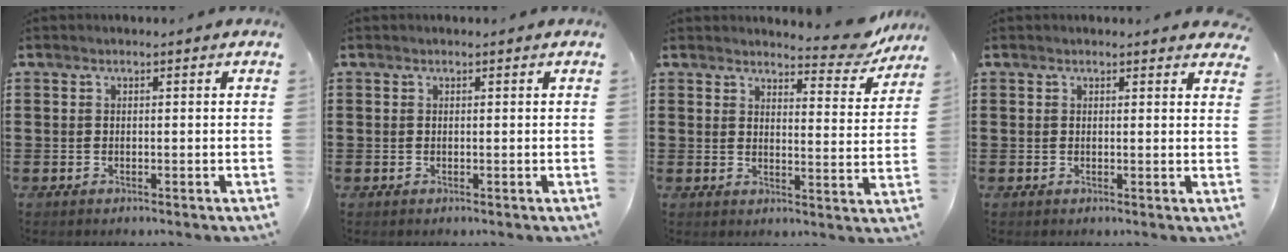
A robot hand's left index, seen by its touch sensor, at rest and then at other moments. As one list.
[{"total": 0.0}, {"total": 5.8, "force": [5.4, 0.8, 1.9], "torque": [-0.034, -0.031, 0.093]}, {"total": 1.3, "force": [1.2, 0.2, 0.3], "torque": [0.000, 0.000, 0.022]}]